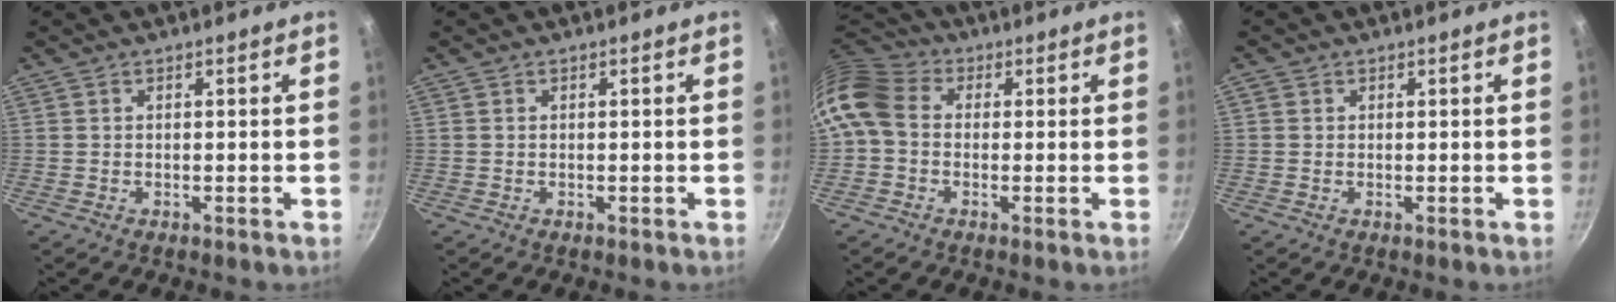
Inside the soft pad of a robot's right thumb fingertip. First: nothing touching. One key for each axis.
{"total": 0.0}
{"total": 9.5, "fx": -0.2, "fy": 7.4, "fz": 5.8, "tx": -0.107, "ty": 0.025, "tz": -0.025}
{"total": 0.6, "fx": 0.1, "fy": 0.5, "fz": 0.2, "tx": -0.006, "ty": 0.001, "tz": -0.001}